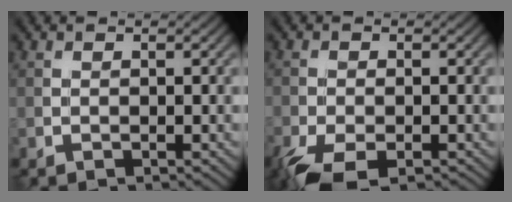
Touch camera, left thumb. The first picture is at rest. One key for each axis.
{"total": 5.8, "fx": -3.8, "fy": 2.3, "fz": 3.8, "tx": -0.078, "ty": -0.017, "tz": -0.071}